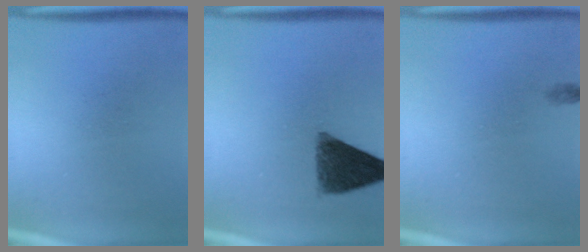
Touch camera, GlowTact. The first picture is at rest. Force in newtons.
{"total": 9.3}
{"total": 0.6}